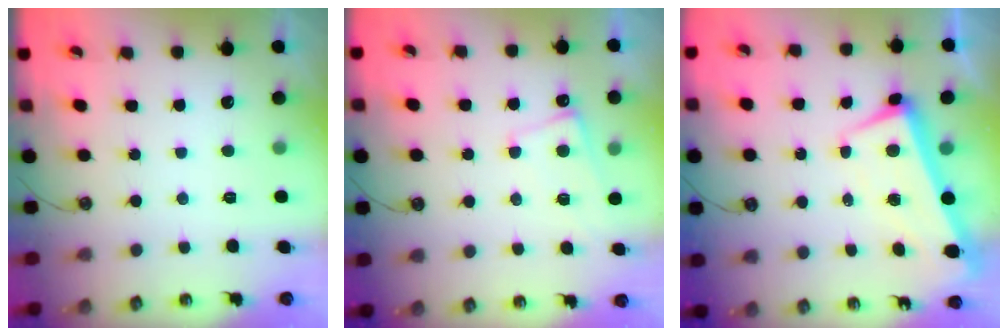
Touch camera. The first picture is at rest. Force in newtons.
{"total": 1.6, "press": 1.5, "slide": 0.4}
{"total": 3.0, "press": 2.4, "slide": 1.8}